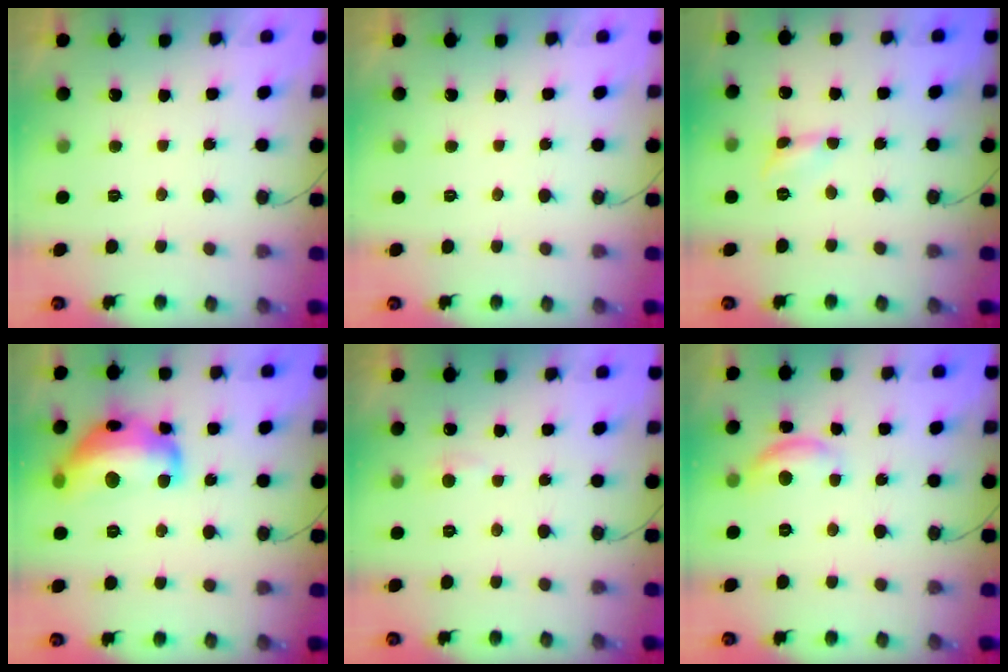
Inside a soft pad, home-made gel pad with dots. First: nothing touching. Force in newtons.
{"total": 0.0}
{"total": 2.5, "press": 2.5, "slide": 0.3}
{"total": 17.7, "press": 17.6, "slide": 1.3}
{"total": 4.5, "press": 4.5, "slide": 0.6}
{"total": 9.5, "press": 9.5, "slide": 0.4}